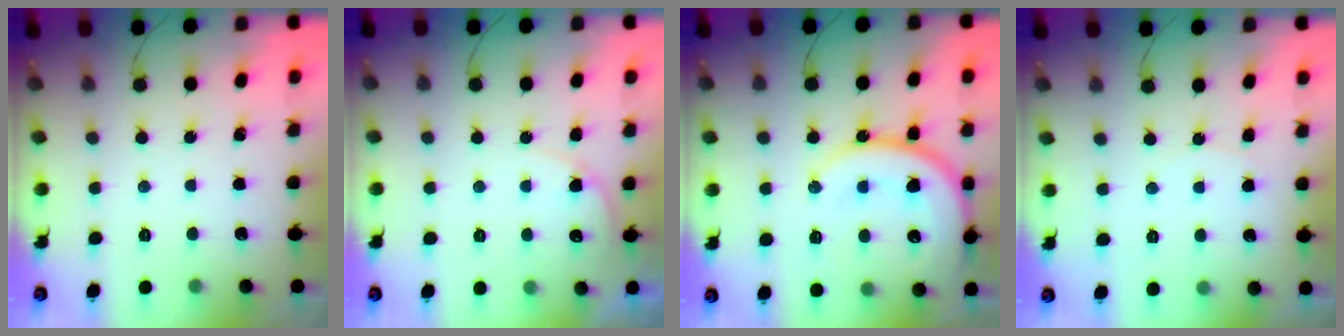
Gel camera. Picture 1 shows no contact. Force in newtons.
{"total": 5.3, "press": 5.2, "slide": 0.4}
{"total": 19.0, "press": 18.8, "slide": 2.1}
{"total": 4.1, "press": 4.1, "slide": 0.5}